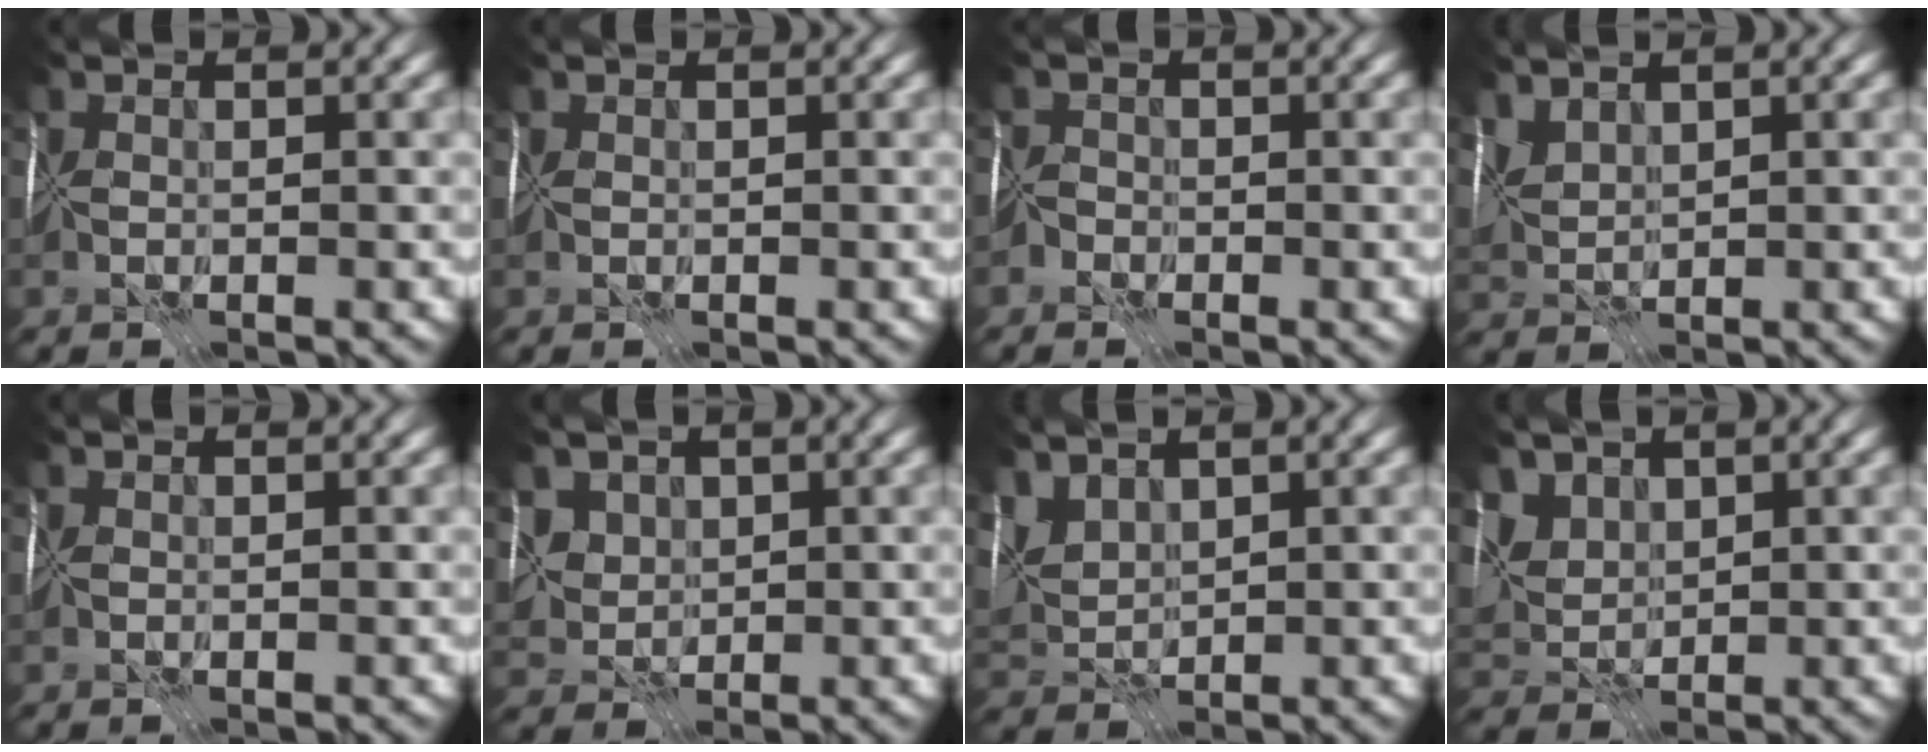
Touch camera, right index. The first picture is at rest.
{"total": 0.0}
{"total": 0.9, "force": [-0.7, 0.5, -0.2], "torque": [0.011, 0.006, -0.018]}
{"total": 2.8, "force": [2.0, 1.3, 1.5], "torque": [-0.041, 0.009, 0.045]}
{"total": 0.0}
{"total": 4.0, "force": [1.9, 3.2, 1.6], "torque": [-0.046, 0.005, 0.054]}
{"total": 4.3, "force": [2.9, 2.2, 2.2], "torque": [-0.058, 0.011, 0.061]}
{"total": 5.0, "force": [2.7, 3.5, 2.4], "torque": [-0.067, 0.011, 0.062]}